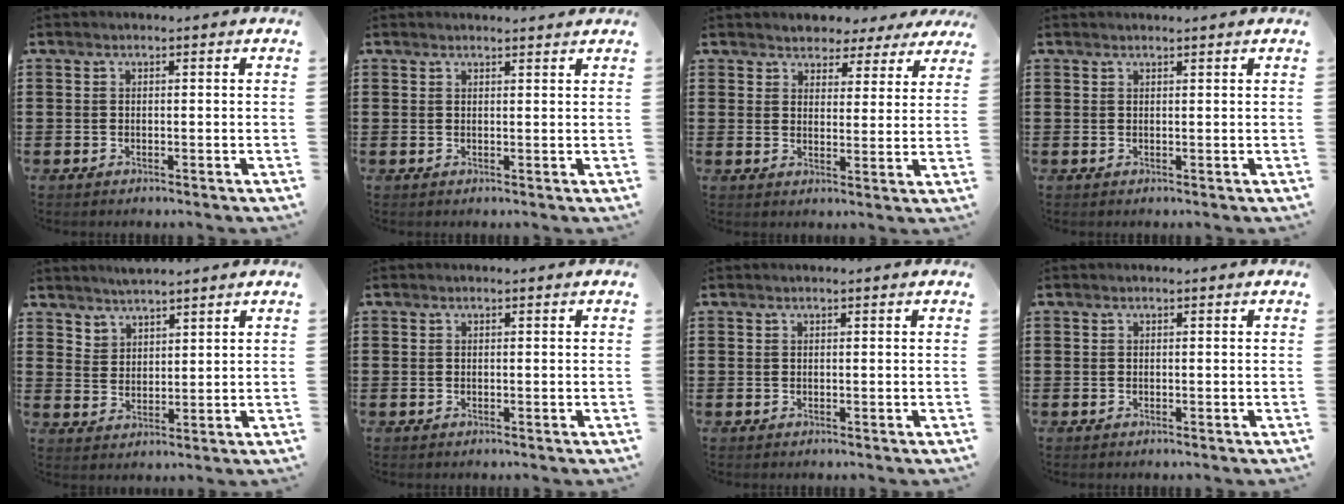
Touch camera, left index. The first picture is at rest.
{"total": 1.2, "force": [1.2, -0.1, 0.2], "torque": [-0.007, -0.002, 0.024]}
{"total": 3.7, "force": [3.4, 1.5, -0.1], "torque": [-0.018, -0.008, 0.060]}
{"total": 0.8, "force": [0.7, -0.1, 0.3], "torque": [-0.005, -0.003, 0.015]}
{"total": 3.4, "force": [3.3, 1.0, -0.4], "torque": [-0.003, -0.005, 0.064]}
{"total": 0.0}
{"total": 0.0}
{"total": 0.0}